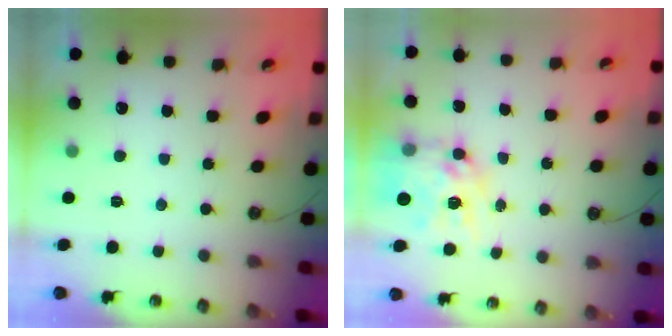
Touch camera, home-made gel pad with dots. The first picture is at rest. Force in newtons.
{"total": 15.2, "press": 15.2, "slide": 1.3}